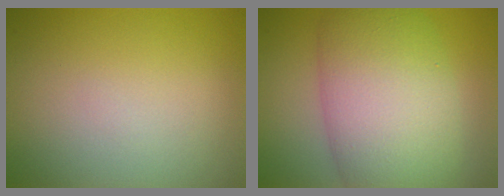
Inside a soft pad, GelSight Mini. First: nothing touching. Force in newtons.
{"total": 10.4, "press": 10.3, "slide": 0.4}